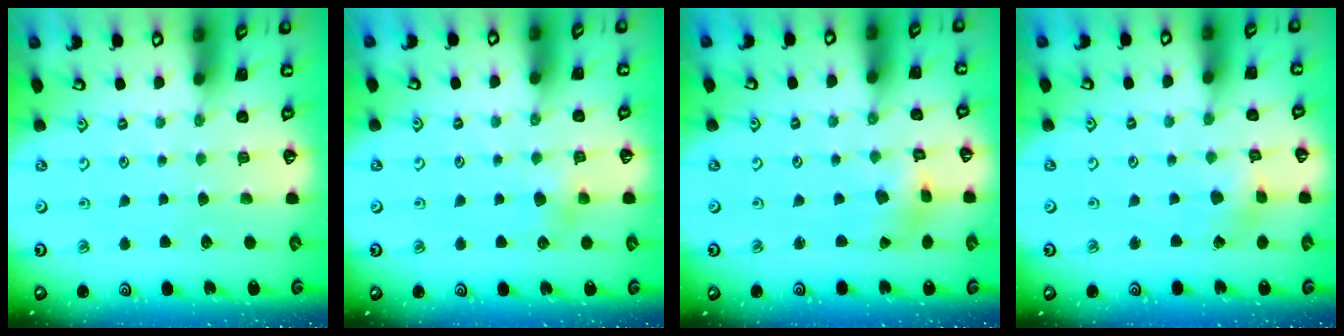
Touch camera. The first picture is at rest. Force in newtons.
{"total": 4.2, "press": 4.2, "slide": 0.7}
{"total": 3.1, "press": 3.0, "slide": 0.8}
{"total": 2.5, "press": 2.5, "slide": 0.2}